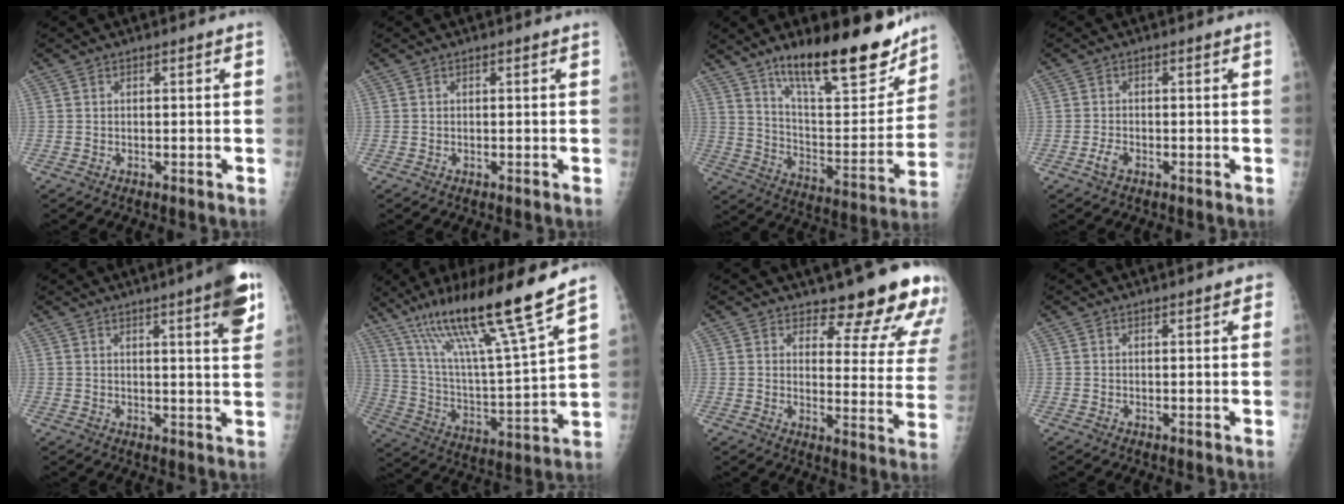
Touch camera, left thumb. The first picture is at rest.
{"total": 0.0}
{"total": 23.7, "force": [16.8, 6.9, 15.2], "torque": [-0.189, -0.091, 0.270]}
{"total": 1.8, "force": [-1.0, 0.9, 1.2], "torque": [-0.031, 0.005, -0.020]}
{"total": 8.6, "force": [4.5, 0.7, 7.2], "torque": [-0.087, -0.018, 0.055]}
{"total": 21.1, "force": [14.8, 0.4, 15.0], "torque": [-0.240, -0.065, 0.267]}
{"total": 15.4, "force": [13.0, 4.7, 6.7], "torque": [-0.030, -0.104, 0.145]}
{"total": 1.9, "force": [1.2, 0.5, 1.4], "torque": [-0.014, 0.001, 0.012]}